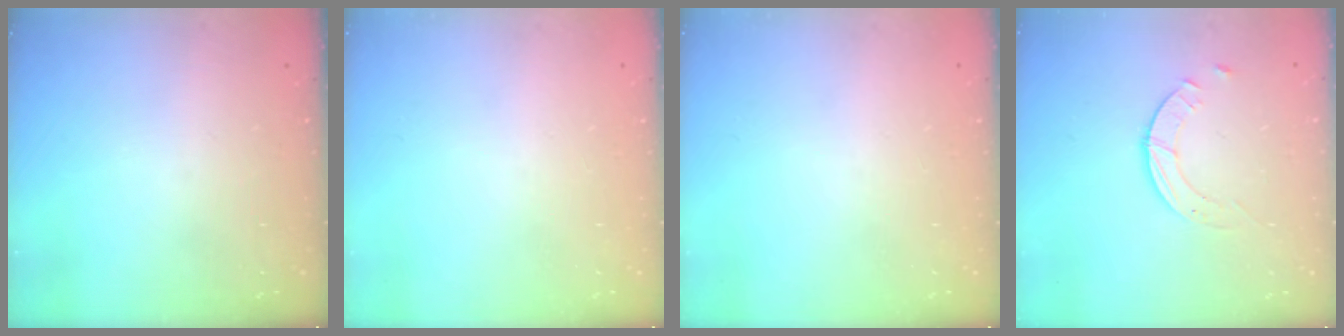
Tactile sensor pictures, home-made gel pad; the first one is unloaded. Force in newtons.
{"total": 0.0}
{"total": 0.0}
{"total": 2.3, "press": 2.3, "slide": 0.3}